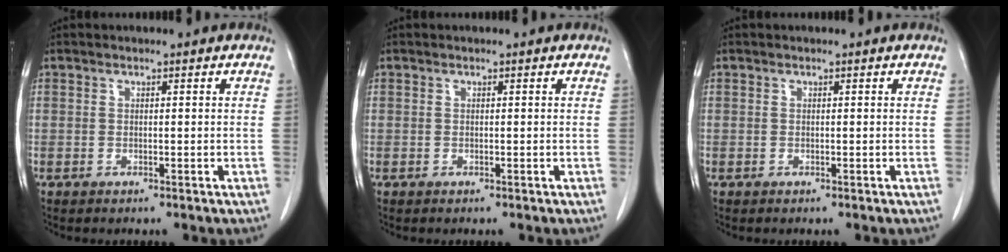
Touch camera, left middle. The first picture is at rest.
{"total": 0.0}
{"total": 0.0}